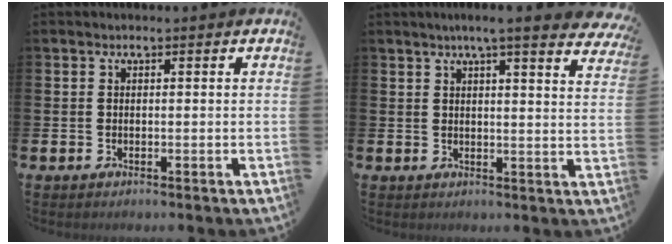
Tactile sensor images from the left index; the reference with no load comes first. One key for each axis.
{"total": 4.7, "fx": 4.1, "fy": -0.2, "fz": 2.2, "tx": -0.037, "ty": -0.023, "tz": 0.066}